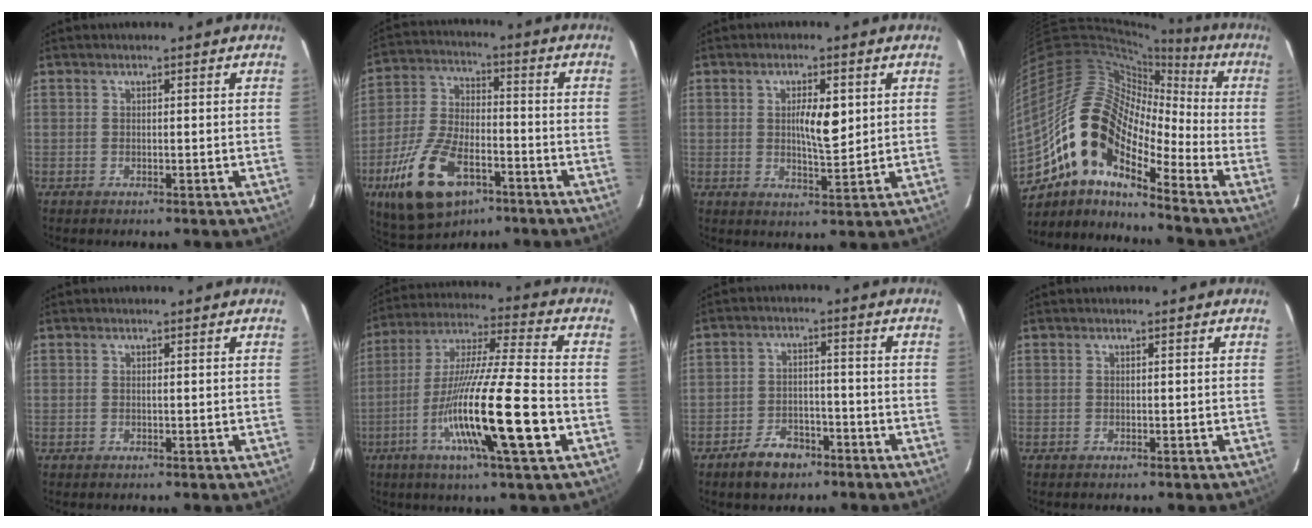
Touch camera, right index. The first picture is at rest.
{"total": 14.9, "force": [-7.6, 6.9, 10.9], "torque": [-0.236, -0.006, -0.131]}
{"total": 5.6, "force": [1.2, 1.5, 5.2], "torque": [-0.088, 0.000, 0.023]}
{"total": 15.4, "force": [-9.0, 5.8, 11.0], "torque": [-0.212, 0.051, -0.160]}
{"total": 0.0}
{"total": 18.9, "force": [-6.0, 0.0, 17.9], "torque": [-0.339, -0.021, -0.110]}
{"total": 5.8, "force": [-4.1, 3.2, 2.6], "torque": [-0.050, 0.005, -0.064]}
{"total": 0.0}